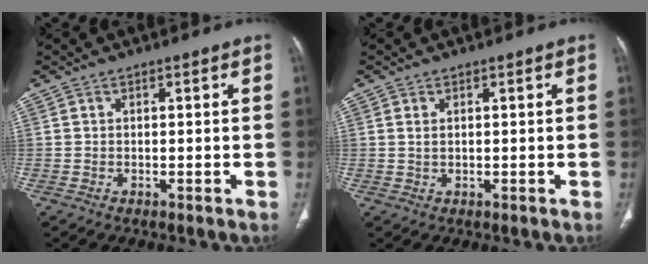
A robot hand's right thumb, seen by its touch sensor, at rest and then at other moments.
{"total": 1.0, "force": [0.5, 0.5, 0.8], "torque": [-0.019, 0.002, 0.015]}